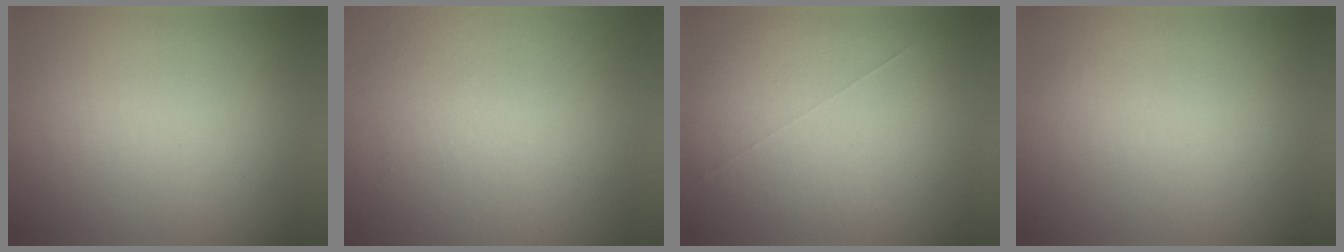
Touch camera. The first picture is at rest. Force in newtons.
{"total": 8.3}
{"total": 1.0}
{"total": 0.0}